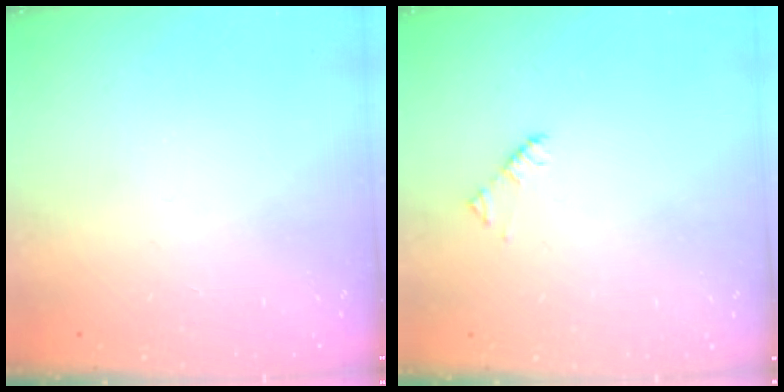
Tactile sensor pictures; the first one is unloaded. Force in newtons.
{"total": 1.9, "press": 1.9, "slide": 0.3}